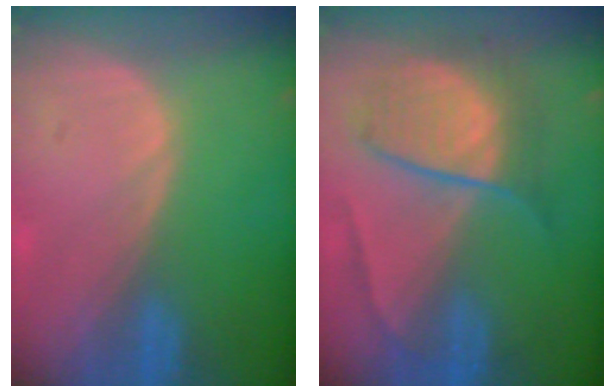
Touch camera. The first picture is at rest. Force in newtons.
{"total": 7.6, "press": 7.6, "slide": 0.3}